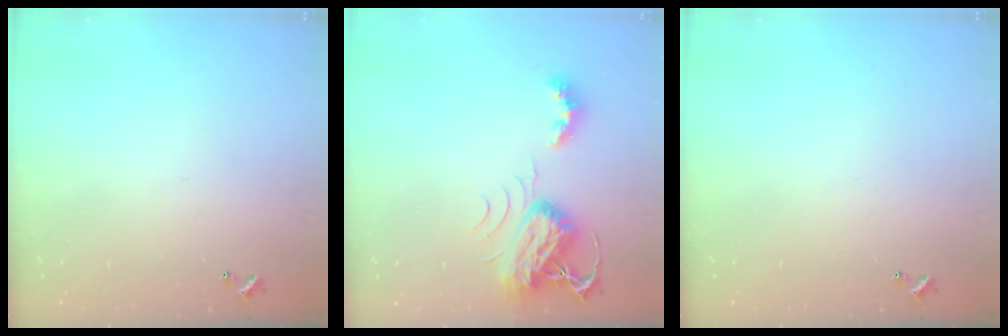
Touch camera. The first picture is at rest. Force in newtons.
{"total": 7.6, "press": 7.5, "slide": 1.2}
{"total": 0.0}